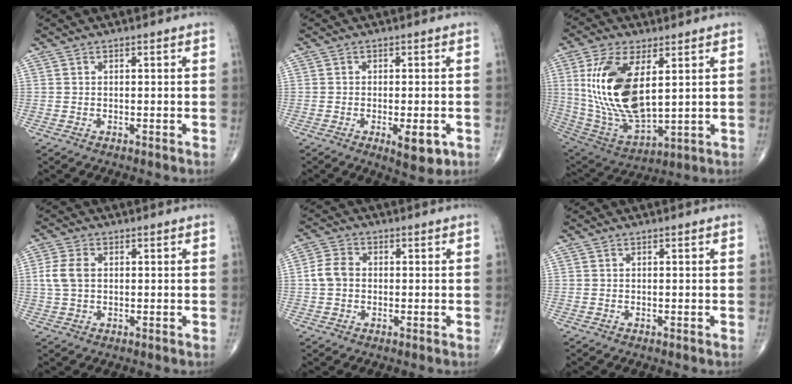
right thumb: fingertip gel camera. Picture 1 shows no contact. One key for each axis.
{"total": 5.7, "fx": -2.1, "fy": 2.1, "fz": 4.8, "tx": -0.059, "ty": -0.006, "tz": -0.023}
{"total": 19.4, "fx": 4.4, "fy": 9.2, "fz": 16.4, "tx": -0.323, "ty": -0.025, "tz": 0.097}
{"total": 4.7, "fx": 0.5, "fy": 3.1, "fz": 3.5, "tx": -0.084, "ty": 0.005, "tz": 0.008}
{"total": 4.5, "fx": -0.1, "fy": 3.5, "fz": 2.8, "tx": -0.053, "ty": 0.011, "tz": -0.009}
{"total": 0.0}